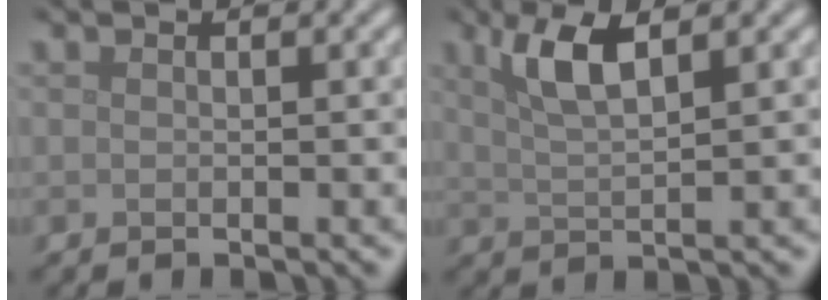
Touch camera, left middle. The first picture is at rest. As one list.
[{"total": 3.9, "force": [2.0, 1.0, 3.2], "torque": [-0.065, 0.003, 0.038]}]